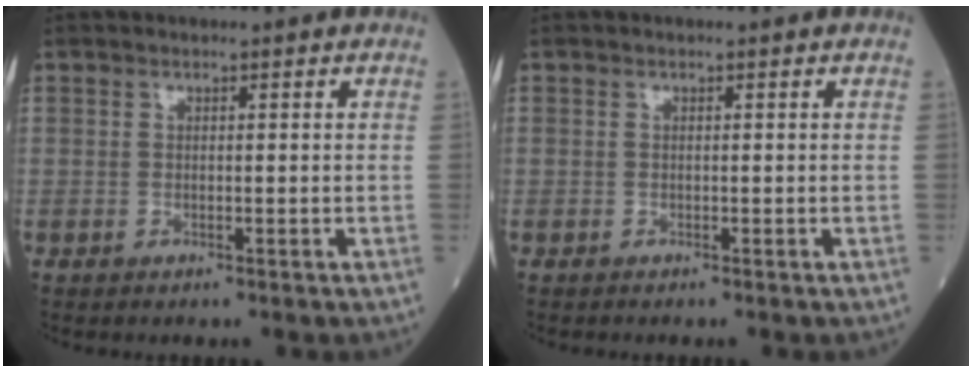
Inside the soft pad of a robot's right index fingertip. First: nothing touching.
{"total": 0.0}